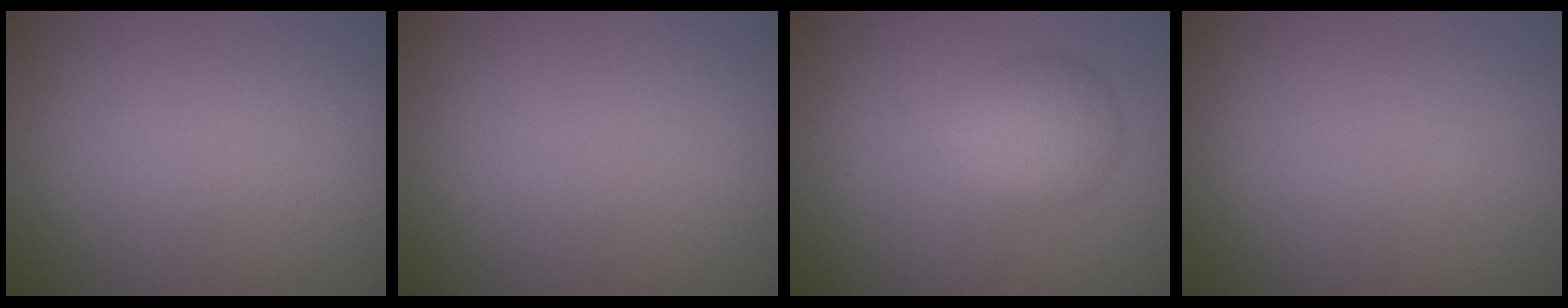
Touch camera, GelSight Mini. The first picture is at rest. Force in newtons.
{"total": 0.0}
{"total": 3.3, "press": 3.3, "slide": 0.0}
{"total": 0.0}